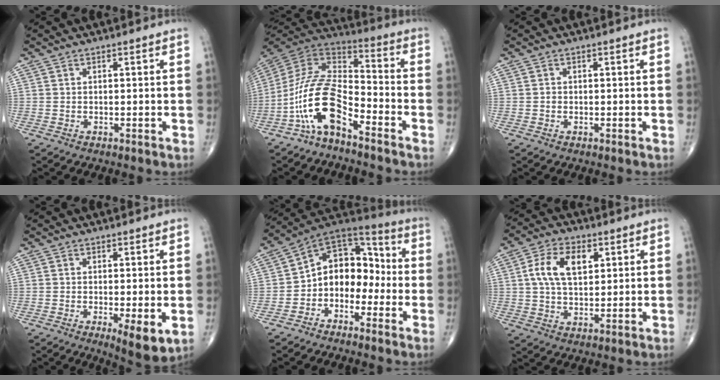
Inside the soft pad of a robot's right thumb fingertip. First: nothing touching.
{"total": 14.2, "force": [-7.8, 5.9, 10.3], "torque": [-0.197, 0.081, -0.156]}
{"total": 0.6, "force": [-0.1, 0.5, 0.2], "torque": [0.000, 0.002, -0.003]}
{"total": 6.2, "force": [-1.5, 1.7, 5.8], "torque": [-0.086, -0.020, -0.022]}
{"total": 12.2, "force": [-2.7, 9.0, 7.8], "torque": [-0.076, 0.069, -0.065]}
{"total": 9.5, "force": [2.6, 5.5, 7.3], "torque": [-0.122, 0.002, 0.045]}